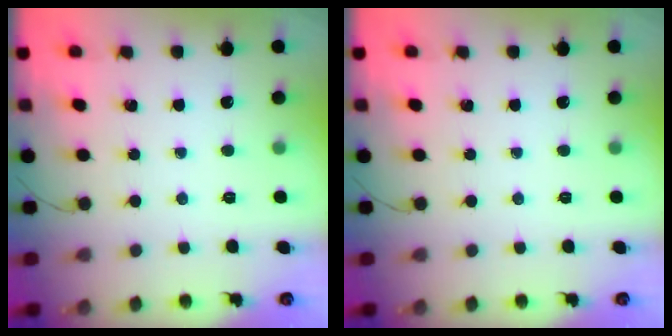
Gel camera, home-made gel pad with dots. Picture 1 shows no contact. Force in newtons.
{"total": 0.0}